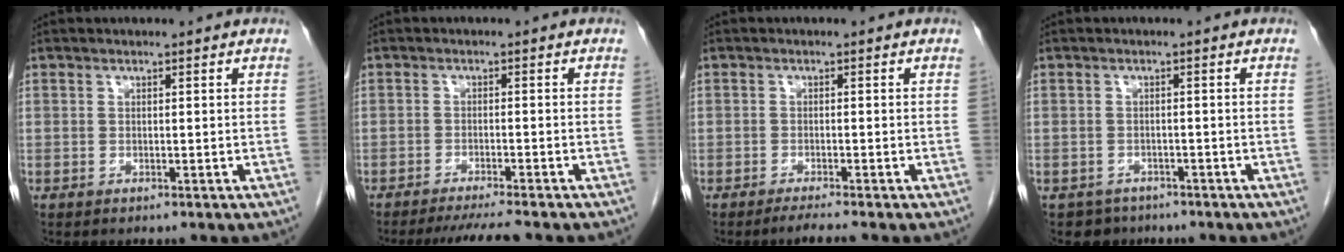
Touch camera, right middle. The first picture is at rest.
{"total": 6.0, "force": [-5.4, -0.6, 2.7], "torque": [-0.033, -0.019, -0.084]}
{"total": 2.2, "force": [-1.8, -0.6, 1.1], "torque": [-0.028, -0.008, -0.034]}
{"total": 2.8, "force": [-2.1, 1.9, -0.4], "torque": [0.000, 0.006, -0.031]}